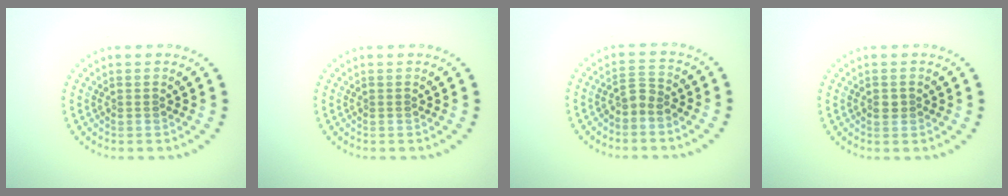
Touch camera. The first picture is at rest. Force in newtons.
{"total": 0.0}
{"total": 1.9, "press": 1.4, "slide": 1.3}
{"total": 0.8, "press": 0.8, "slide": 0.2}